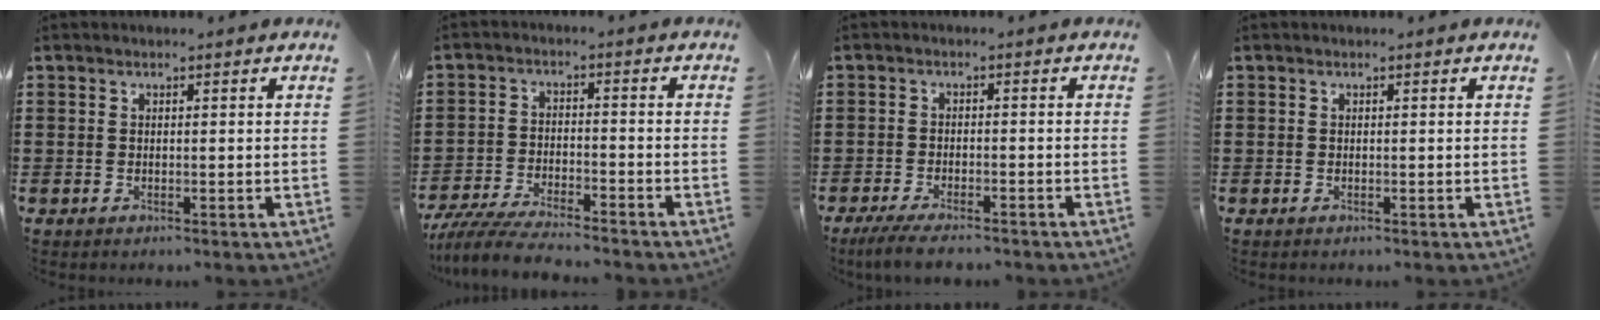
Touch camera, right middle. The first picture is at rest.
{"total": 6.0, "force": [-5.7, 0.5, 1.9], "torque": [-0.048, -0.004, -0.113]}
{"total": 3.7, "force": [-3.2, 0.5, 1.7], "torque": [-0.042, -0.006, -0.064]}
{"total": 0.0}